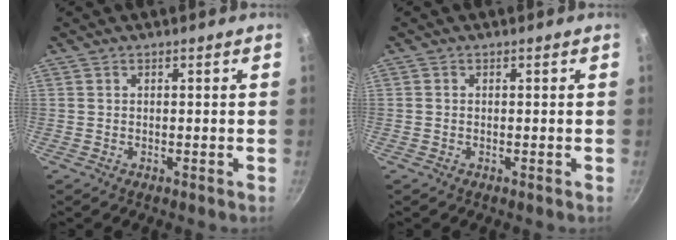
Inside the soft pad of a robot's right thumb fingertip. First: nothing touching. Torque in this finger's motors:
{"motor_torque": [-0.30, 0.06, 0.47, -0.20, -0.03]}